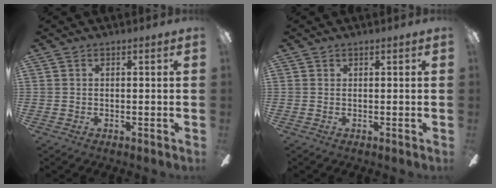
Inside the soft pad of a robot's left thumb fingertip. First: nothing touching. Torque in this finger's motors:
{"motor_torque": [-0.01, 0.01, -0.06, 0.06, 0.00]}